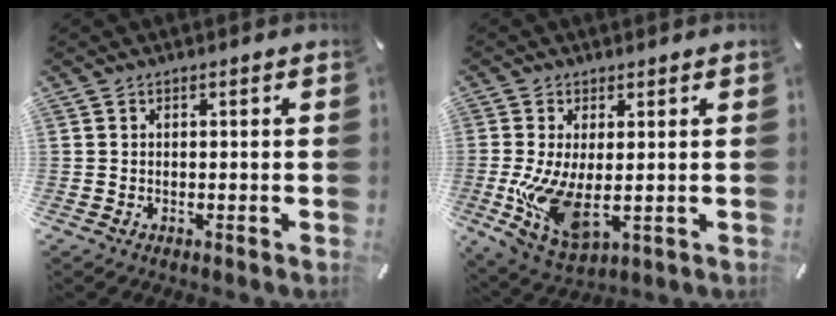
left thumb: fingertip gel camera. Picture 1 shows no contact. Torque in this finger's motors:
{"motor_torque": [0.43, 1.06, 0.96, 0.37, 0.58]}